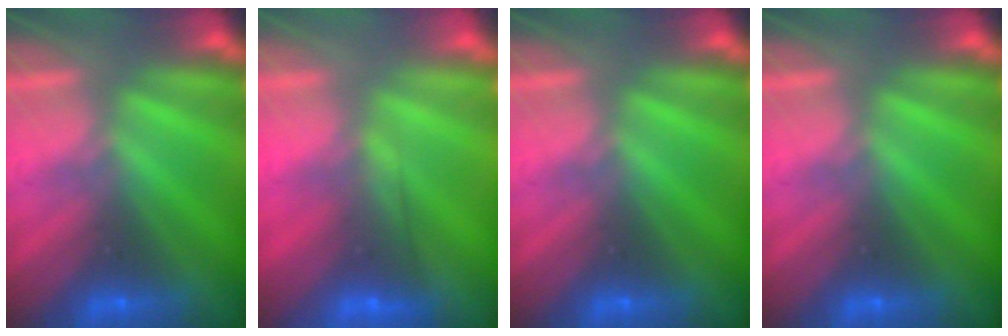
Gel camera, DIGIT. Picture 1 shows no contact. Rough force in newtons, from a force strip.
{"total": 3.4}
{"total": 0.0}
{"total": 0.0}